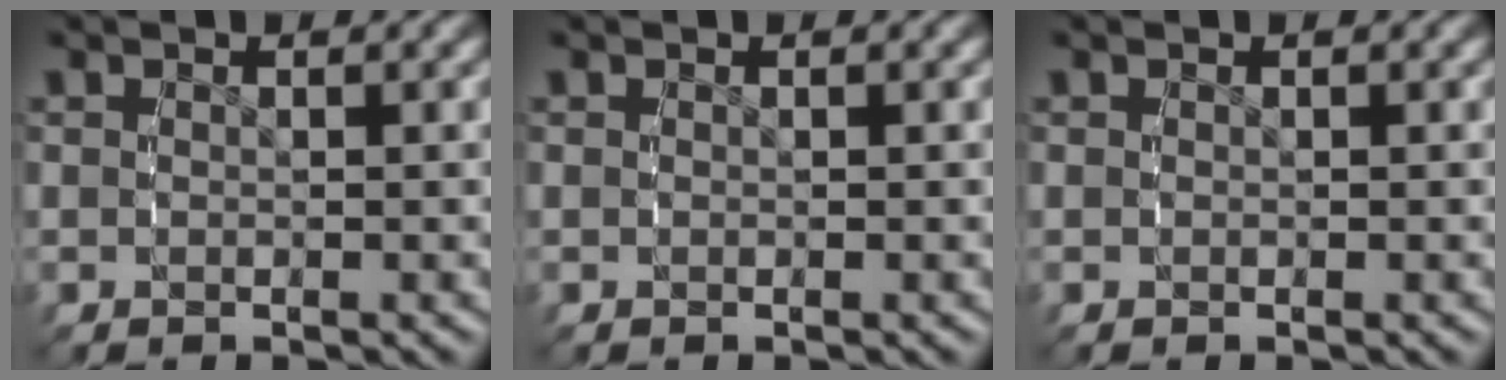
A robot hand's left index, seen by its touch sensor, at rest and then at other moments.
{"total": 0.0}
{"total": 0.0}